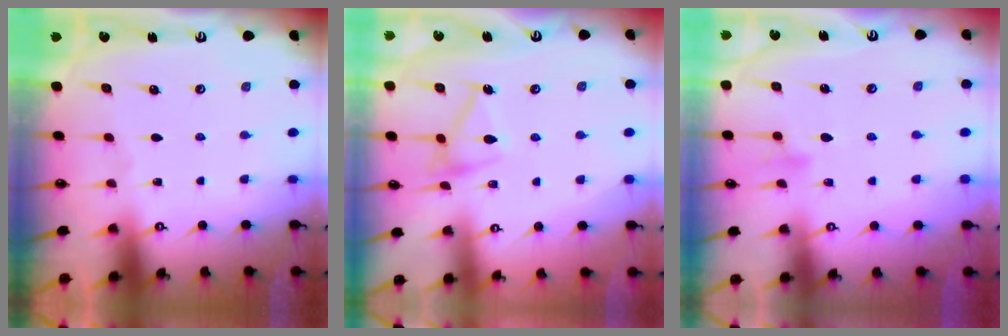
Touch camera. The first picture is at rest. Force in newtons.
{"total": 13.8, "press": 13.7, "slide": 0.6}
{"total": 8.9, "press": 8.9, "slide": 0.8}